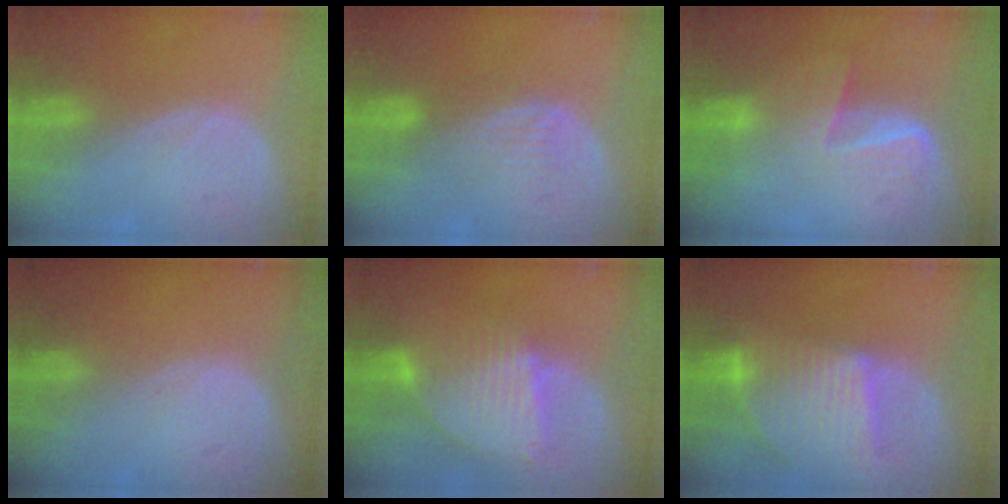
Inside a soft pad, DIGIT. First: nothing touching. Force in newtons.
{"total": 4.3, "press": 3.6, "slide": 2.3}
{"total": 6.9, "press": 5.8, "slide": 3.8}
{"total": 0.0}
{"total": 8.6, "press": 7.5, "slide": 4.1}
{"total": 9.5, "press": 8.3, "slide": 4.6}